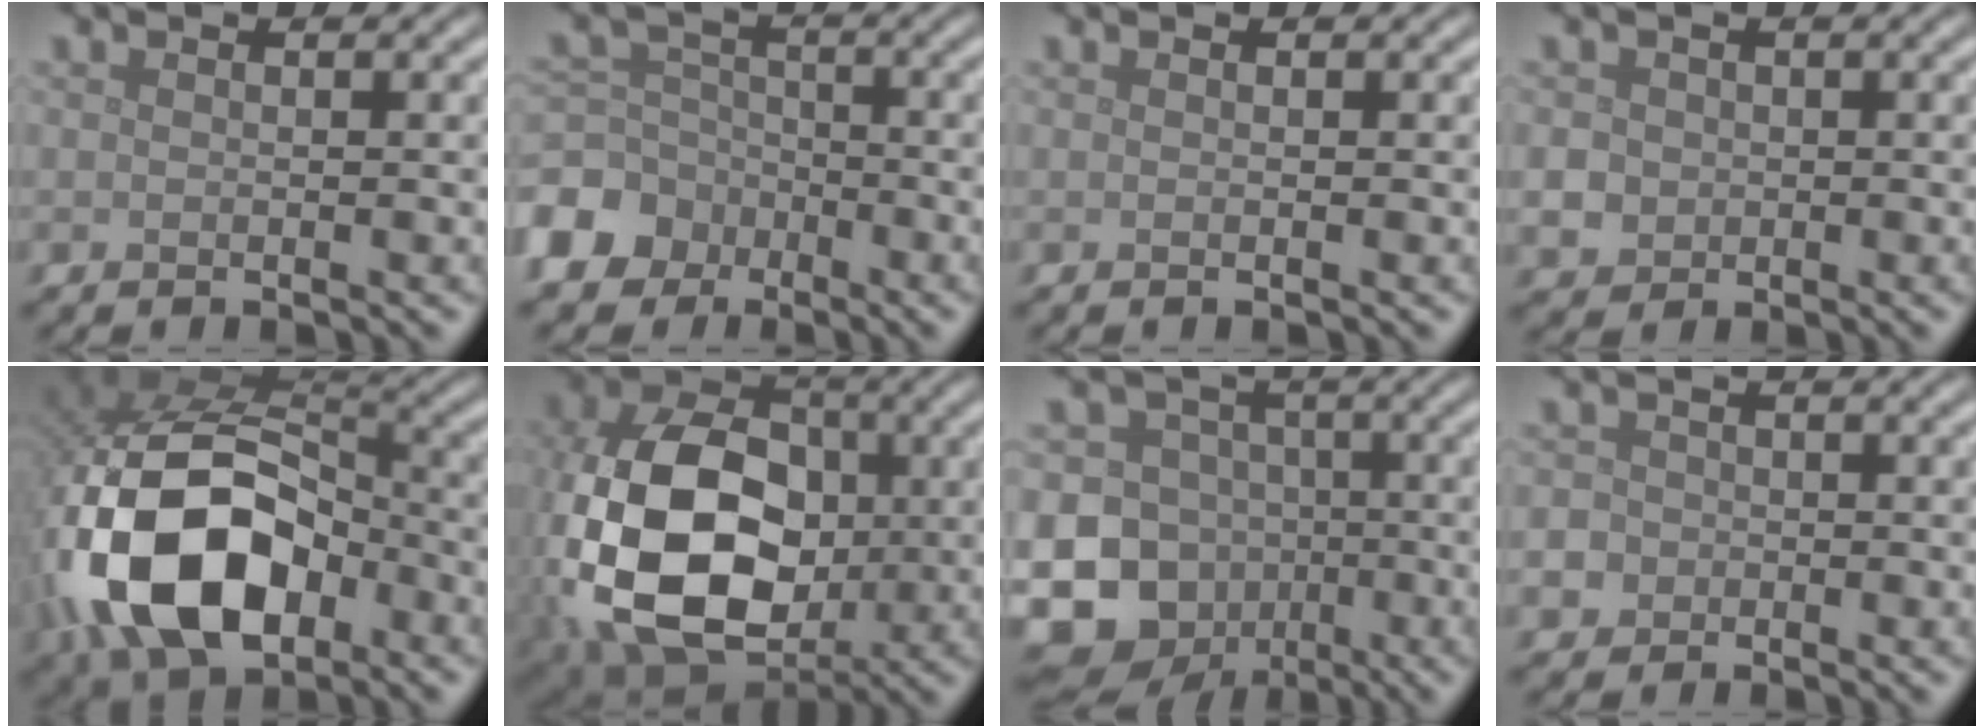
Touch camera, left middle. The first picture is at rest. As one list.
[{"total": 6.5, "force": [-3.9, 4.9, 1.6], "torque": [-0.025, -0.003, -0.091]}, {"total": 0.0}, {"total": 3.6, "force": [-0.5, 3.4, 1.1], "torque": [-0.019, 0.000, -0.012]}, {"total": 16.0, "force": [-4.5, 10.0, 11.6], "torque": [-0.249, -0.018, -0.086]}, {"total": 16.2, "force": [-1.9, 11.4, 11.4], "torque": [-0.251, -0.017, -0.041]}, {"total": 15.7, "force": [-5.6, 13.8, 4.9], "torque": [-0.128, -0.036, -0.110]}, {"total": 6.1, "force": [-2.1, 5.5, 1.6], "torque": [-0.041, -0.008, -0.064]}]